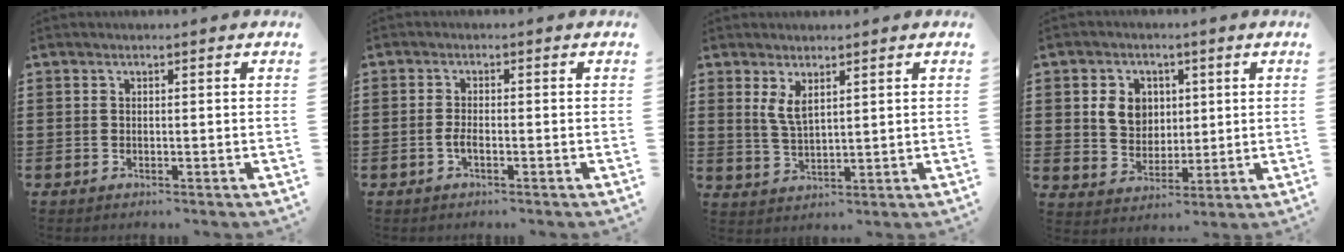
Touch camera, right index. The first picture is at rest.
{"total": 1.8, "force": [-0.7, 0.4, 1.5], "torque": [-0.036, -0.003, -0.016]}
{"total": 3.4, "force": [1.8, 1.3, 2.6], "torque": [-0.062, 0.000, 0.031]}
{"total": 6.2, "force": [1.5, 5.4, 2.7], "torque": [-0.068, 0.015, 0.024]}